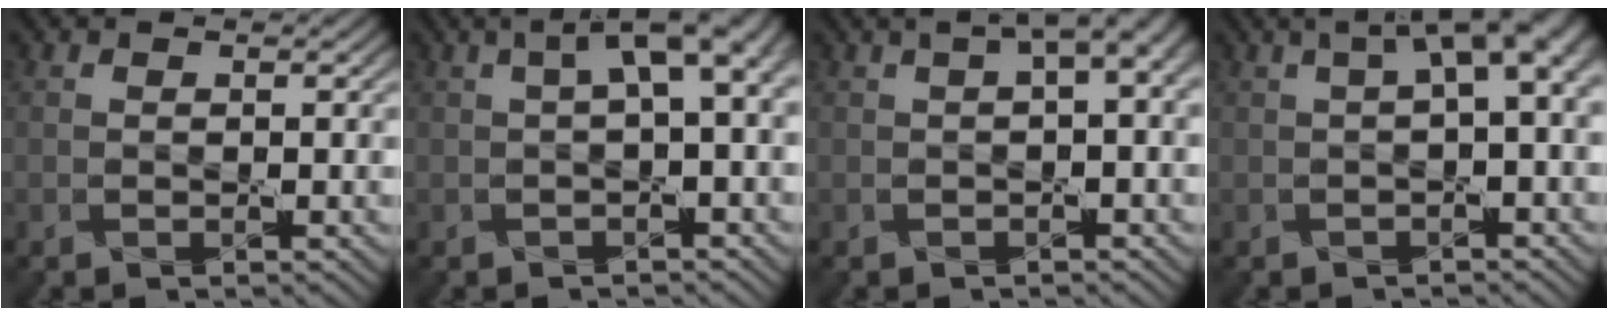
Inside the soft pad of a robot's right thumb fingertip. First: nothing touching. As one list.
[{"total": 5.0, "force": [1.0, 1.4, 4.7], "torque": [-0.069, 0.015, 0.014]}, {"total": 4.0, "force": [1.2, 1.0, 3.7], "torque": [-0.050, 0.014, 0.018]}, {"total": 5.1, "force": [1.1, 1.4, 4.8], "torque": [-0.064, 0.016, 0.014]}]